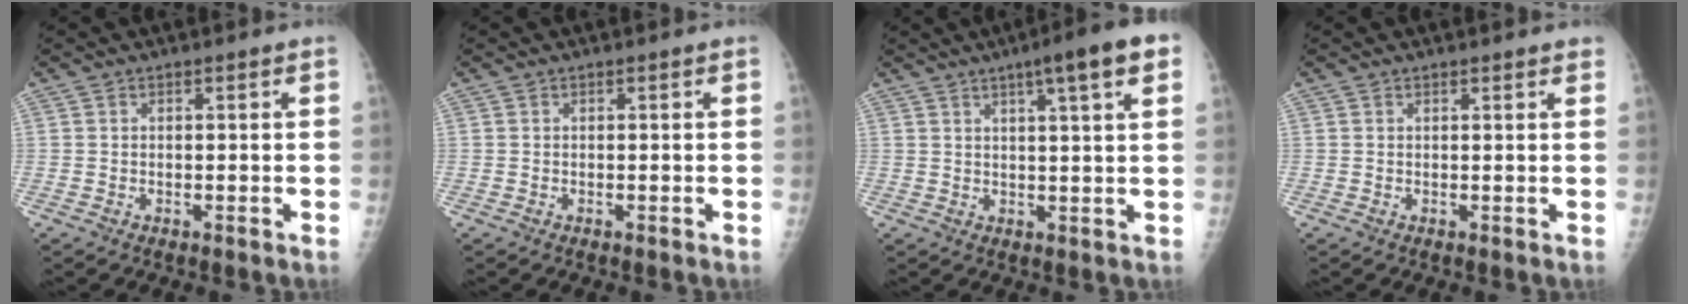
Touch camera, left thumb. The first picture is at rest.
{"total": 0.0}
{"total": 10.2, "force": [5.2, 1.1, 8.7], "torque": [-0.120, -0.001, 0.068]}
{"total": 2.0, "force": [1.8, 0.4, 0.8], "torque": [0.000, 0.000, 0.018]}